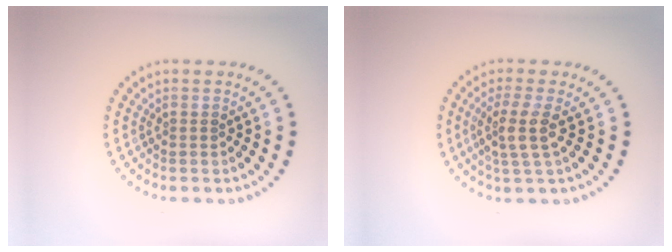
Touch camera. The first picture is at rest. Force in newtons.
{"total": 2.9, "press": 2.4, "slide": 1.7}